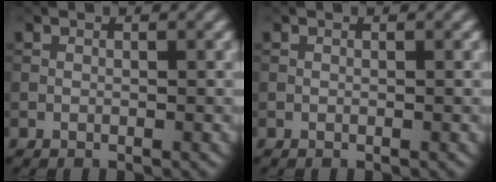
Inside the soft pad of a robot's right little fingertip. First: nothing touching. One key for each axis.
{"total": 0.0}